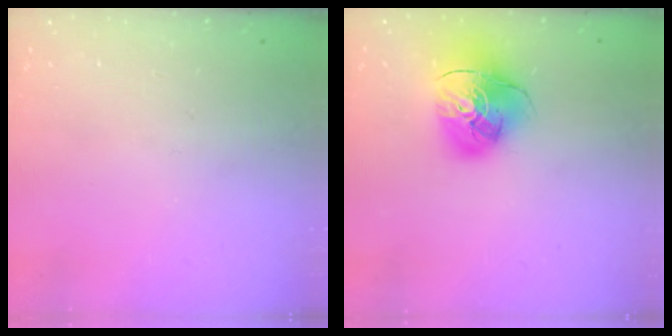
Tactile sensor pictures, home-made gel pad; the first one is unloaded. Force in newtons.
{"total": 15.2, "press": 15.1, "slide": 1.9}